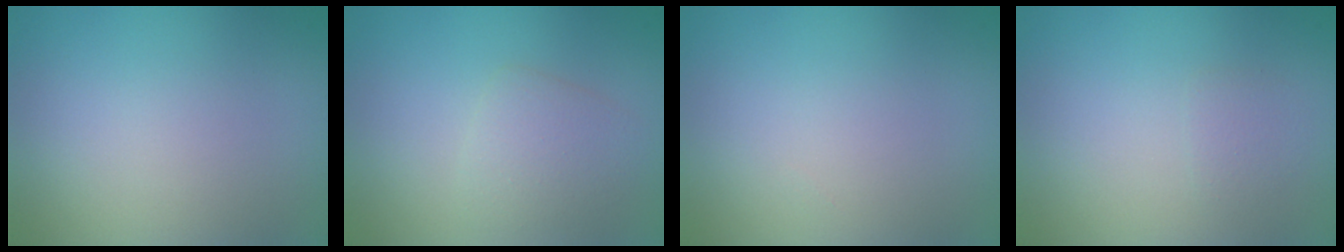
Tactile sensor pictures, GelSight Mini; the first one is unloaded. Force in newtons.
{"total": 2.1, "press": 2.1, "slide": 0.1}
{"total": 0.0}
{"total": 0.9, "press": 0.9, "slide": 0.1}